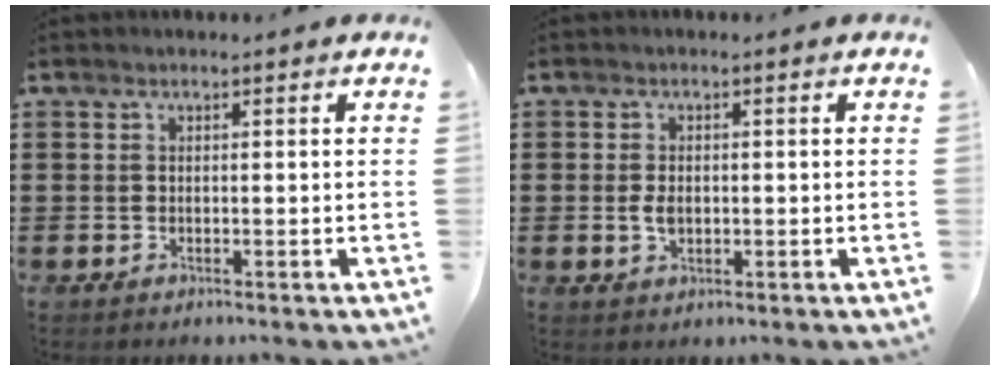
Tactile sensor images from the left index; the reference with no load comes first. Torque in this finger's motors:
{"motor_torque": [0.47, 0.40, 0.08, 0.03]}